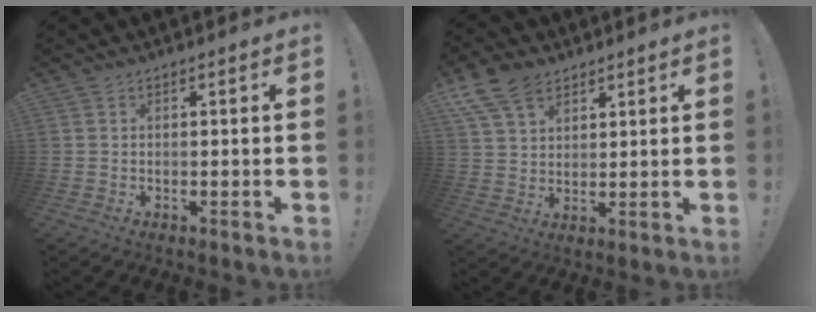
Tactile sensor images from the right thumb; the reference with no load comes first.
{"total": 11.1, "force": [6.9, 7.1, 5.1], "torque": [-0.093, -0.028, 0.139]}